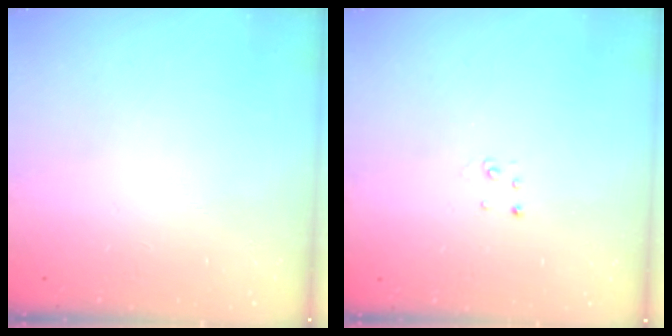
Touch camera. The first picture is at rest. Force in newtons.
{"total": 2.0, "press": 2.0, "slide": 0.2}